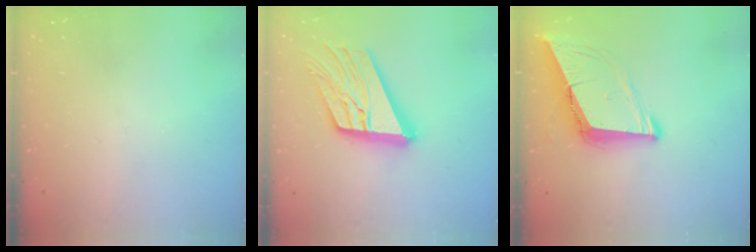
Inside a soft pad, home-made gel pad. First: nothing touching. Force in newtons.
{"total": 19.8, "press": 19.7, "slide": 2.3}
{"total": 9.5, "press": 9.4, "slide": 1.6}